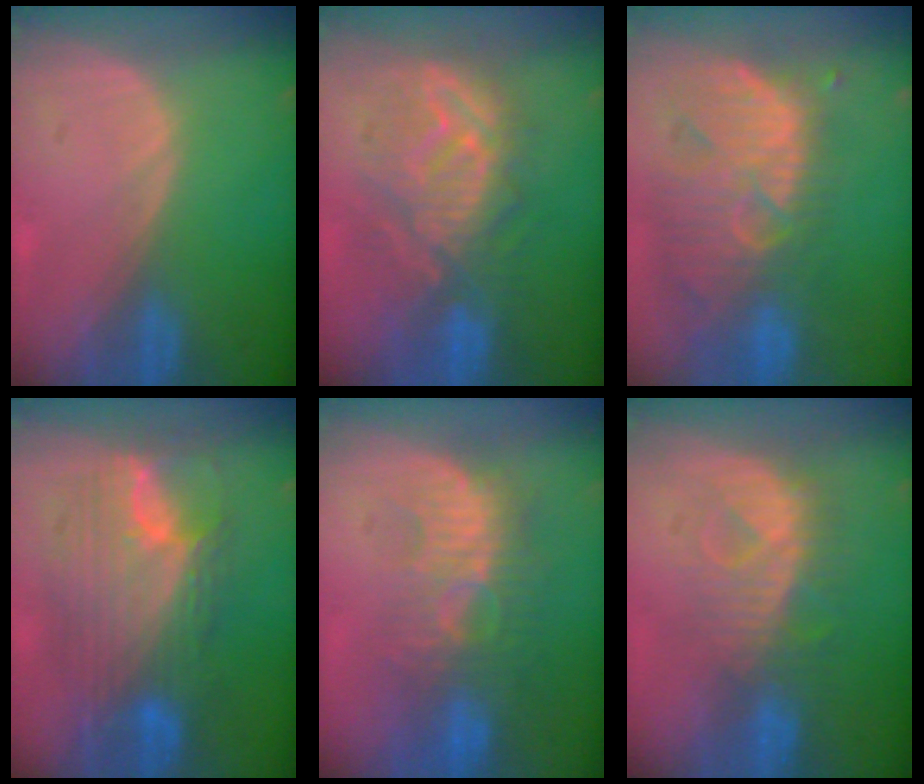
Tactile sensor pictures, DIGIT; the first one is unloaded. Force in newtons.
{"total": 10.2, "press": 10.0, "slide": 2.1}
{"total": 12.4, "press": 11.0, "slide": 5.7}
{"total": 11.4, "press": 11.3, "slide": 0.9}
{"total": 9.5, "press": 9.0, "slide": 3.2}
{"total": 8.1, "press": 7.9, "slide": 2.0}